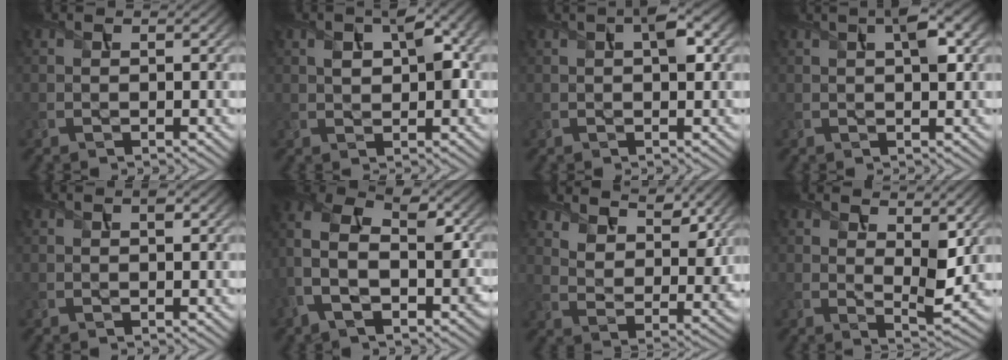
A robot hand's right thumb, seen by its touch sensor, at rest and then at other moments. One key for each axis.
{"total": 5.8, "fx": 1.3, "fy": 2.7, "fz": 5.0, "tx": -0.079, "ty": 0.009, "tz": 0.022}
{"total": 3.0, "fx": 0.9, "fy": 0.9, "fz": 2.7, "tx": -0.047, "ty": 0.010, "tz": 0.012}
{"total": 3.9, "fx": 1.3, "fy": 1.0, "fz": 3.5, "tx": -0.064, "ty": 0.009, "tz": 0.020}
{"total": 0.7, "fx": 0.3, "fy": 0.3, "fz": 0.6, "tx": -0.010, "ty": 0.001, "tz": 0.004}
{"total": 10.5, "fx": -3.1, "fy": 6.5, "fz": 7.7, "tx": -0.154, "ty": -0.010, "tz": -0.058}
{"total": 8.9, "fx": 7.0, "fy": 3.6, "fz": 4.2, "tx": -0.088, "ty": -0.014, "tz": 0.122}
{"total": 5.4, "fx": 2.6, "fy": 2.1, "fz": 4.2, "tx": -0.076, "ty": -0.011, "tz": 0.045}